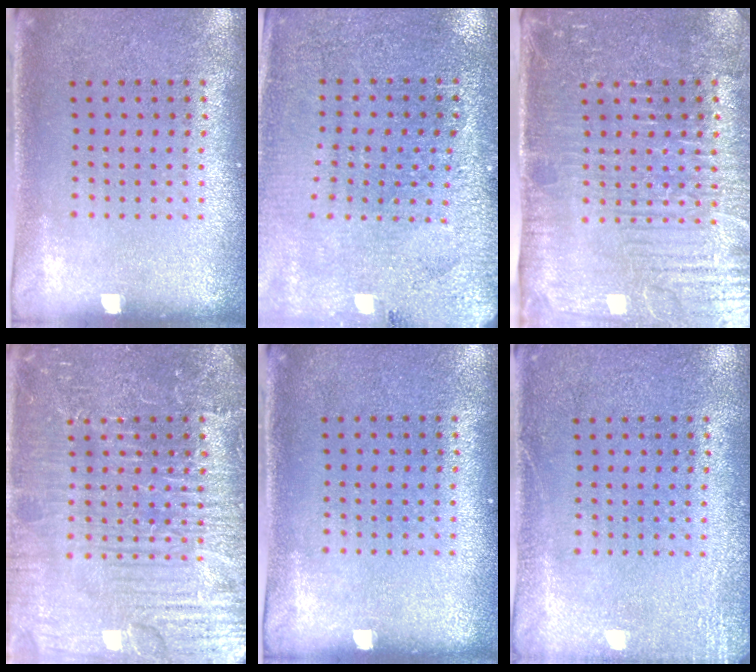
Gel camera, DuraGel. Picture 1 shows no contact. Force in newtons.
{"total": 2.8, "press": 2.8, "slide": 0.2}
{"total": 4.8, "press": 4.4, "slide": 1.7}
{"total": 7.7, "press": 7.7, "slide": 0.9}
{"total": 0.0}
{"total": 2.1, "press": 2.1, "slide": 0.3}